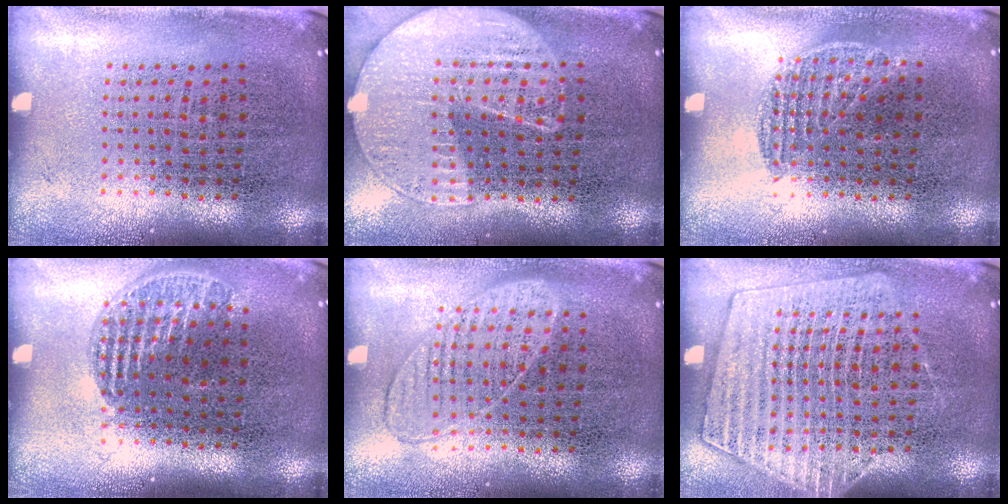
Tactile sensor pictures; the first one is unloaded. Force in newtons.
{"total": 1.1, "press": 1.1, "slide": 0.4}
{"total": 0.7, "press": 0.6, "slide": 0.4}
{"total": 1.2, "press": 1.0, "slide": 0.5}
{"total": 1.0, "press": 0.9, "slide": 0.4}
{"total": 1.3, "press": 1.2, "slide": 0.5}